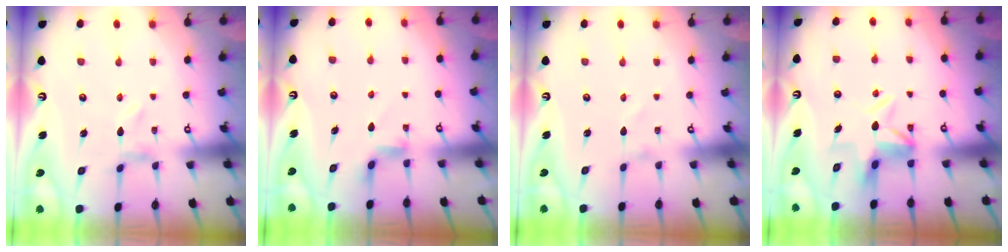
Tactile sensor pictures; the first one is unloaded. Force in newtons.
{"total": 2.9, "press": 2.9, "slide": 0.4}
{"total": 1.0, "press": 1.0, "slide": 0.0}
{"total": 6.7, "press": 6.7, "slide": 0.4}